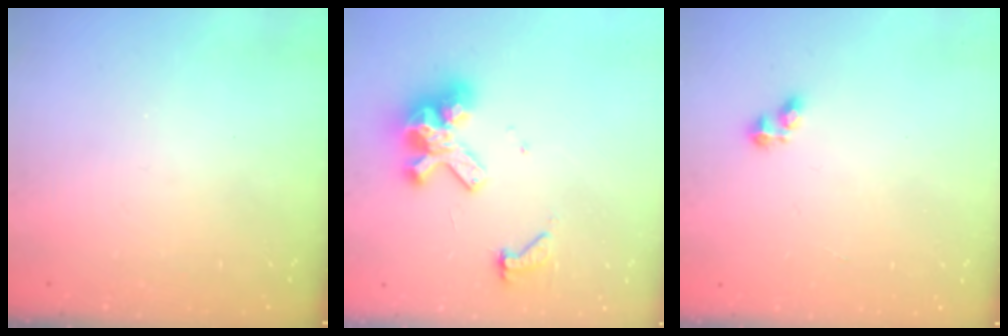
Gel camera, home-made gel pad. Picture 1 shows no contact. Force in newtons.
{"total": 11.4, "press": 11.4, "slide": 1.4}
{"total": 2.7, "press": 2.7, "slide": 0.4}